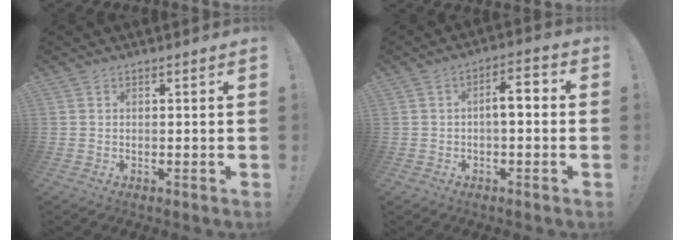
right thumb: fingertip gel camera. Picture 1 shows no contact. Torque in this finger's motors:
{"motor_torque": [-0.15, 0.09, 0.15, -0.29, 0.02]}